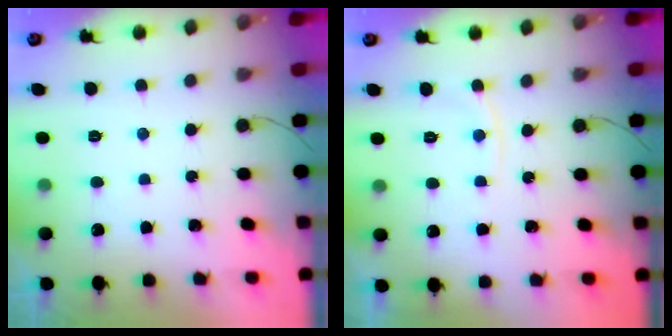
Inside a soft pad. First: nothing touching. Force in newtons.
{"total": 4.4, "press": 4.4, "slide": 0.5}